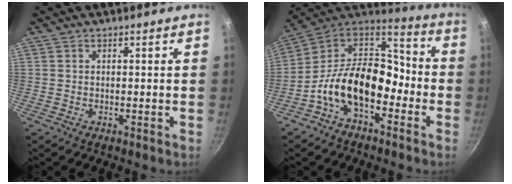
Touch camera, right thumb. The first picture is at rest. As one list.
[{"total": 17.8, "force": [-6.0, 11.1, 12.5], "torque": [-0.184, 0.070, -0.132]}]